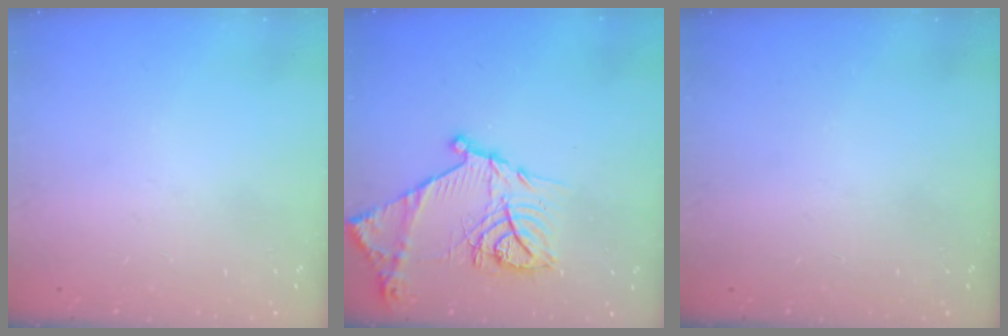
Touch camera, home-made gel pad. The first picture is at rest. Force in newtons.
{"total": 18.7, "press": 18.6, "slide": 1.4}
{"total": 0.0}